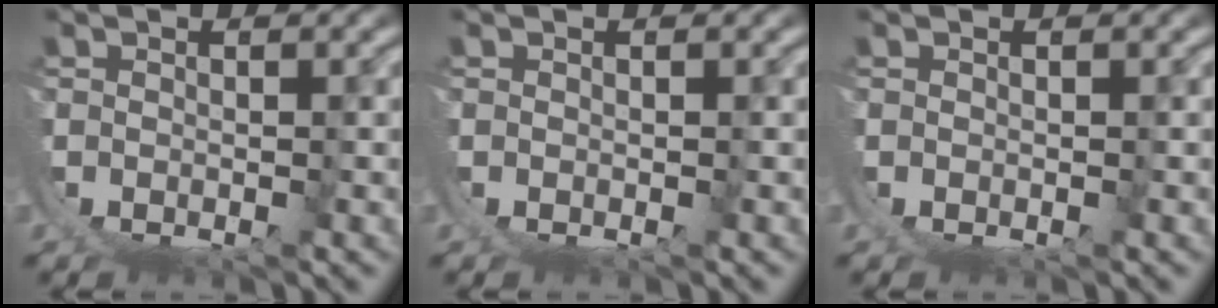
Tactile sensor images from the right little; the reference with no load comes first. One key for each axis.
{"total": 0.0}
{"total": 0.0}